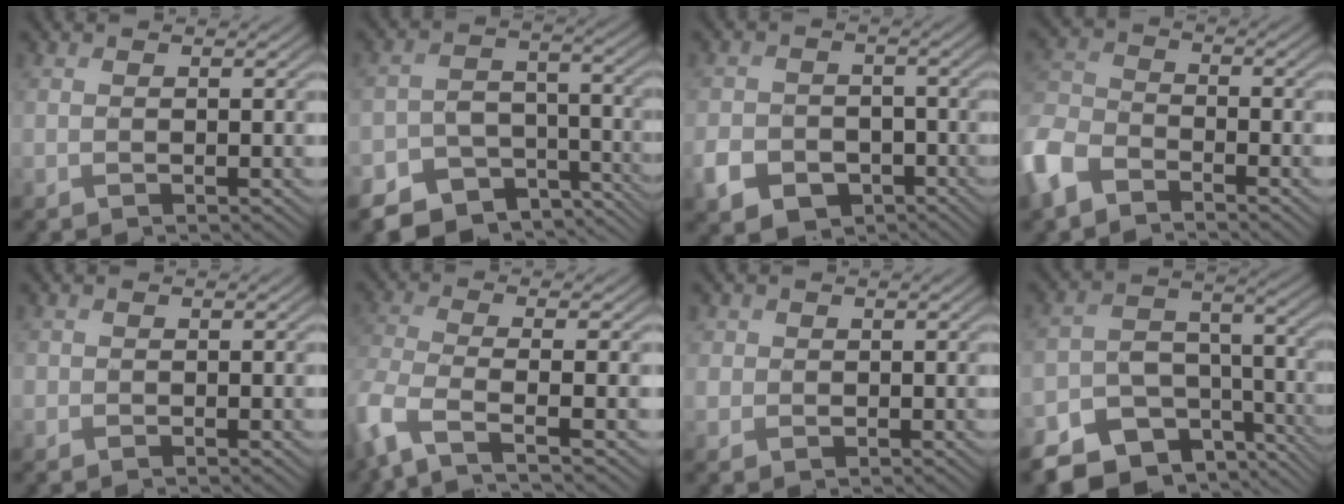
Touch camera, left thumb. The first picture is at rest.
{"total": 10.1, "force": [-7.1, 6.1, 3.7], "torque": [-0.077, -0.014, -0.112]}
{"total": 6.0, "force": [-2.9, 4.6, 2.6], "torque": [-0.058, -0.014, -0.056]}
{"total": 7.9, "force": [-5.4, 4.1, 4.1], "torque": [-0.111, -0.011, -0.129]}
{"total": 0.7, "force": [-0.1, 0.6, 0.2], "torque": [-0.001, -0.004, -0.003]}
{"total": 6.4, "force": [-3.6, 1.7, 5.0], "torque": [-0.115, -0.013, -0.084]}
{"total": 1.8, "force": [0.4, 1.7, 0.3], "torque": [-0.009, -0.005, 0.007]}
{"total": 13.0, "force": [-8.4, 8.4, 5.4], "torque": [-0.126, -0.025, -0.123]}